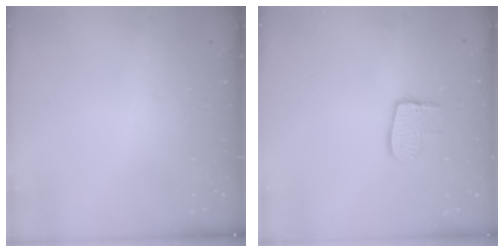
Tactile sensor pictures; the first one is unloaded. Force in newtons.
{"total": 8.7, "press": 8.6, "slide": 0.7}